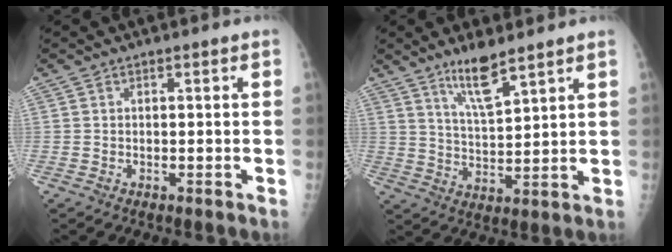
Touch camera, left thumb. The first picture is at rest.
{"total": 8.0, "force": [5.7, 1.5, 5.4], "torque": [-0.096, -0.042, 0.111]}